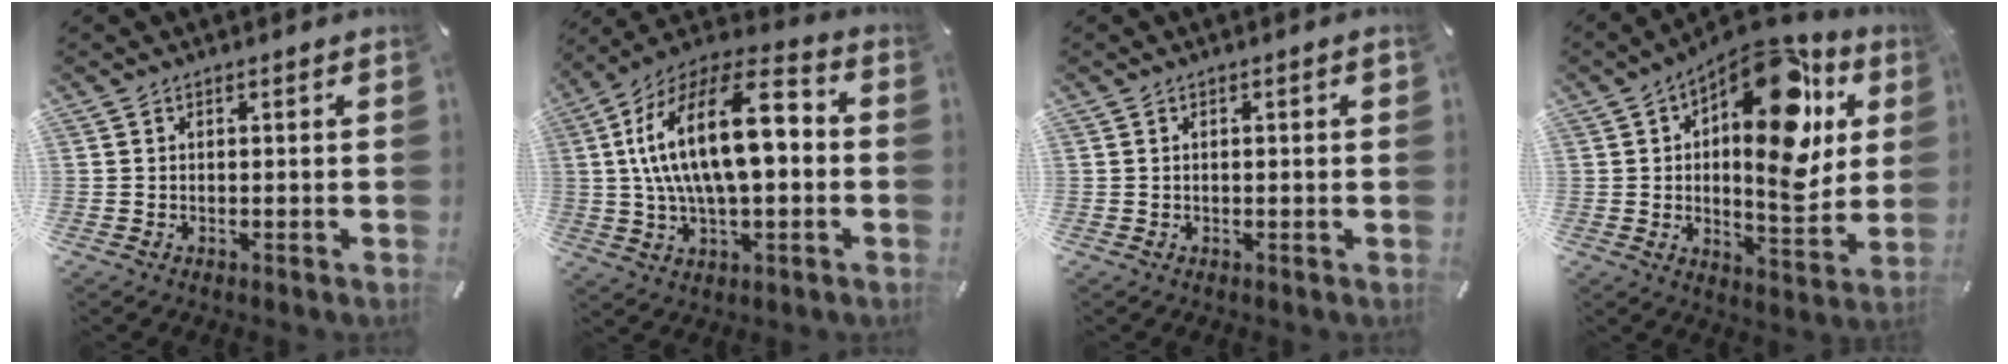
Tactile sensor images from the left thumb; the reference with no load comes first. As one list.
[{"total": 21.2, "force": [2.4, 10.8, 18.1], "torque": [-0.337, 0.001, 0.033]}, {"total": 1.4, "force": [0.0, 0.3, 1.4], "torque": [-0.024, 0.001, 0.000]}, {"total": 21.3, "force": [9.1, 10.0, 16.5], "torque": [-0.224, -0.060, 0.146]}]